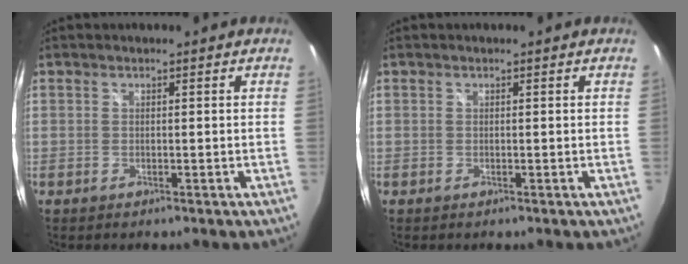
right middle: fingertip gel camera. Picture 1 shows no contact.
{"total": 0.0}